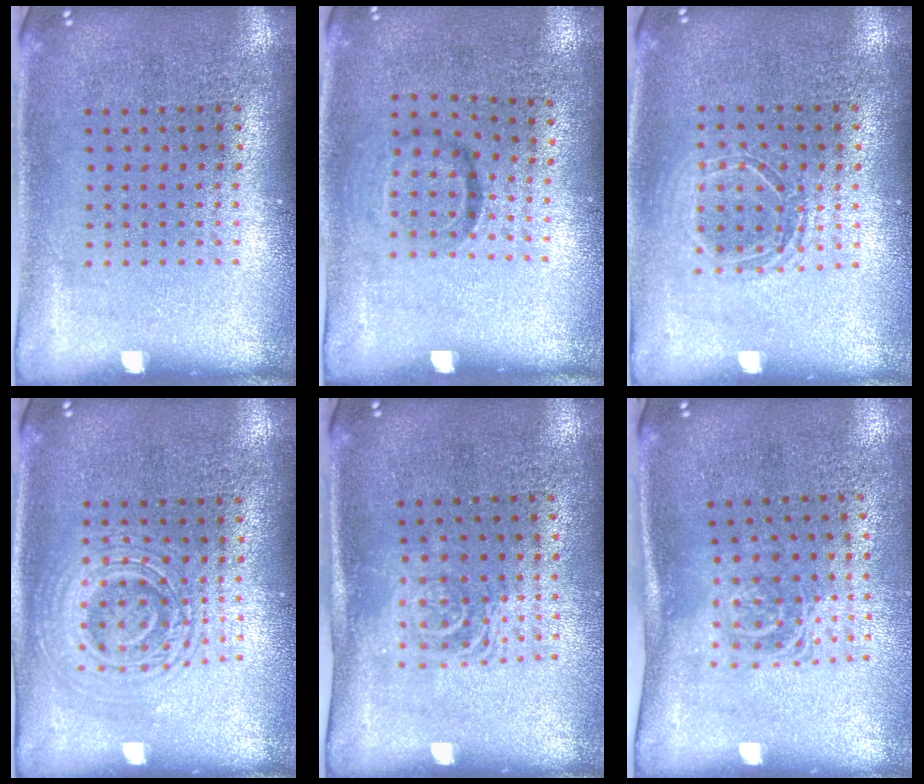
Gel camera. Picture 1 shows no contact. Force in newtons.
{"total": 1.0, "press": 0.6, "slide": 0.8}
{"total": 1.4, "press": 1.2, "slide": 0.7}
{"total": 2.8, "press": 2.8, "slide": 0.5}
{"total": 1.7, "press": 1.3, "slide": 1.1}
{"total": 1.5, "press": 1.1, "slide": 1.0}